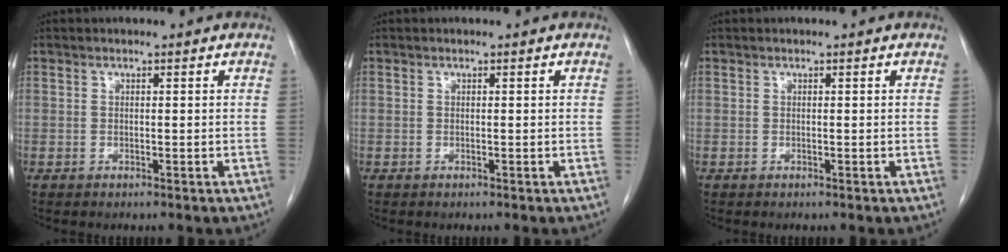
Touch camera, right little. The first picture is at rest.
{"total": 0.0}
{"total": 0.0}